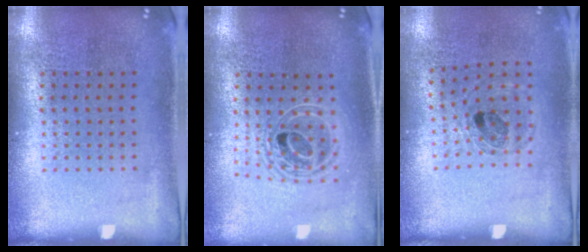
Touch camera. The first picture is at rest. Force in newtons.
{"total": 1.8, "press": 1.5, "slide": 1.0}
{"total": 0.8, "press": 0.8, "slide": 0.2}